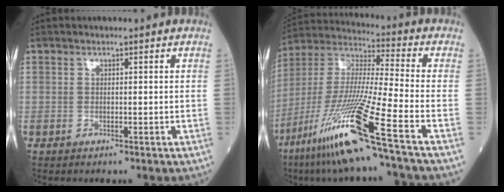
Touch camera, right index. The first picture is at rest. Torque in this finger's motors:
{"motor_torque": [1.56, -0.58, 1.06, 0.21]}